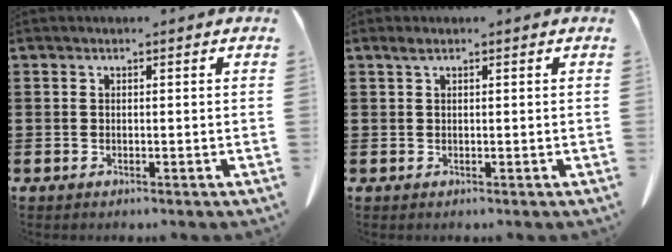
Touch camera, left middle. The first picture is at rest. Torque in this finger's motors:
{"motor_torque": [0.17, 0.06, 0.00, 0.00]}